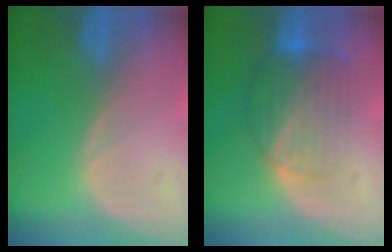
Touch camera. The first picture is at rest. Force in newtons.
{"total": 8.3, "press": 7.2, "slide": 4.3}